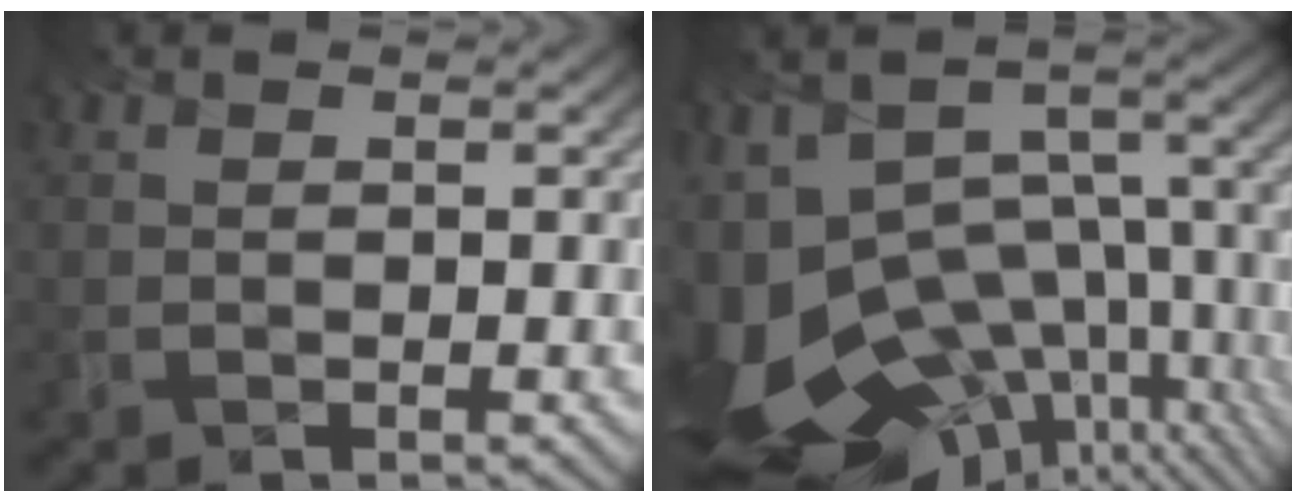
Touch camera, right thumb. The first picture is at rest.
{"total": 17.9, "force": [-9.7, 9.5, 11.6], "torque": [-0.224, -0.016, -0.090]}